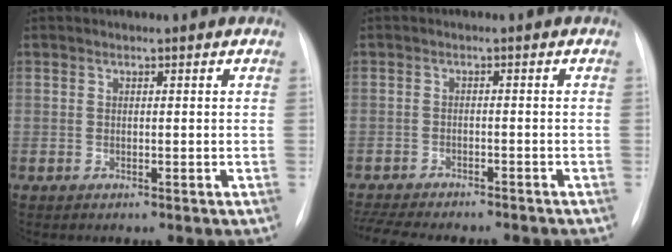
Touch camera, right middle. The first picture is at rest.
{"total": 13.6, "force": [-12.0, 3.2, 5.6], "torque": [-0.114, -0.009, -0.163]}